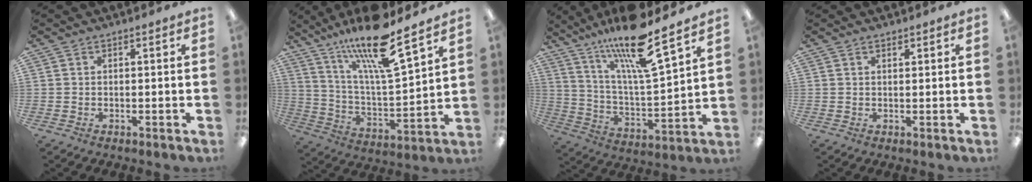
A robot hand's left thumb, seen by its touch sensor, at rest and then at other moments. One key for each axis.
{"total": 18.6, "fx": 14.6, "fy": 3.2, "fz": 11.1, "tx": -0.204, "ty": -0.091, "tz": 0.243}
{"total": 18.5, "fx": 14.7, "fy": 2.6, "fz": 10.9, "tx": -0.211, "ty": -0.089, "tz": 0.246}
{"total": 0.8, "fx": 0.7, "fy": 0.3, "fz": 0.3, "tx": -0.006, "ty": 0.000, "tz": 0.014}